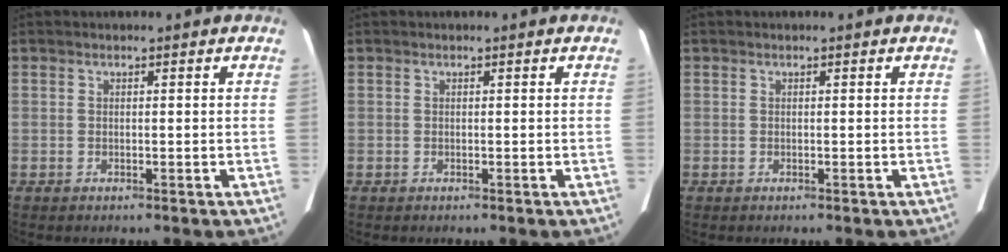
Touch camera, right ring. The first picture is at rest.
{"total": 0.0}
{"total": 0.0}